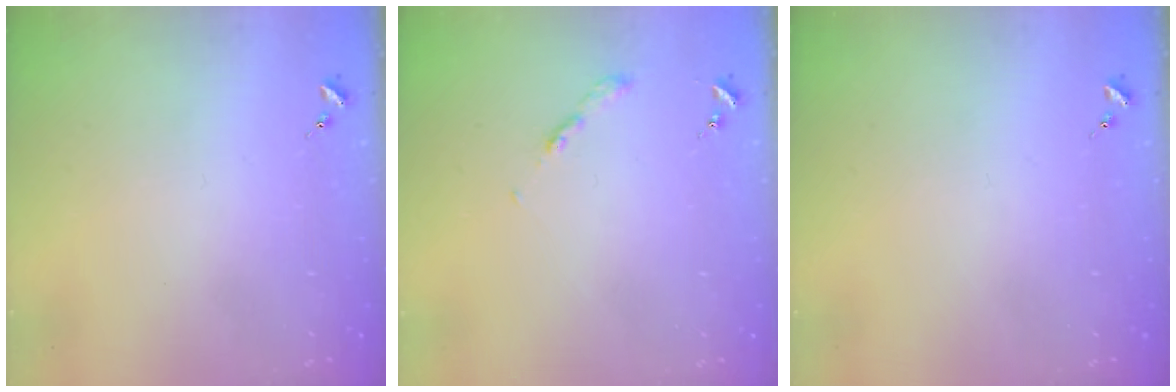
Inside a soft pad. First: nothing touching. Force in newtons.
{"total": 2.7, "press": 2.6, "slide": 0.3}
{"total": 0.0}